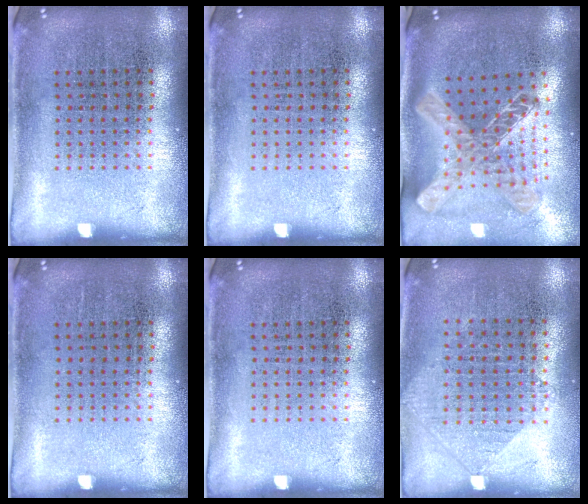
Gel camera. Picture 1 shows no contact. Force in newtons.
{"total": 0.0}
{"total": 1.8, "press": 1.5, "slide": 0.9}
{"total": 0.0}
{"total": 0.0}
{"total": 0.9, "press": 0.9, "slide": 0.3}